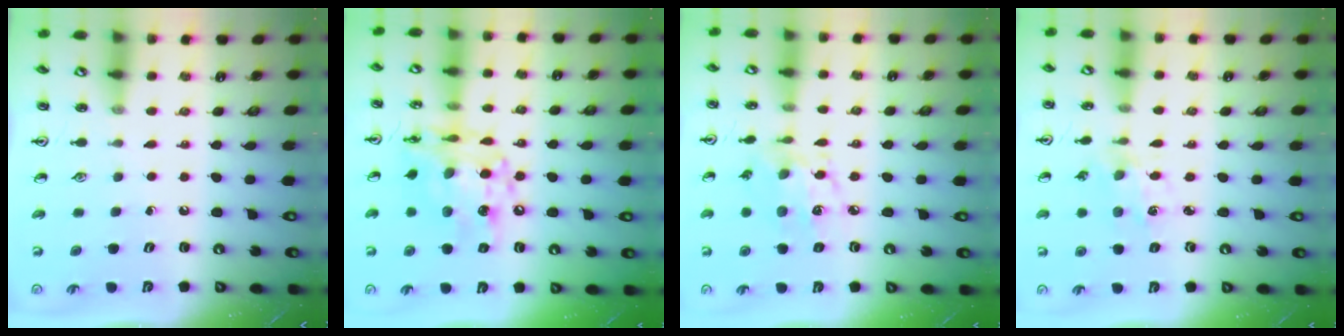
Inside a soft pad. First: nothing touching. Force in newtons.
{"total": 15.0, "press": 14.9, "slide": 1.2}
{"total": 8.4, "press": 8.4, "slide": 0.6}
{"total": 1.6, "press": 1.6, "slide": 0.2}